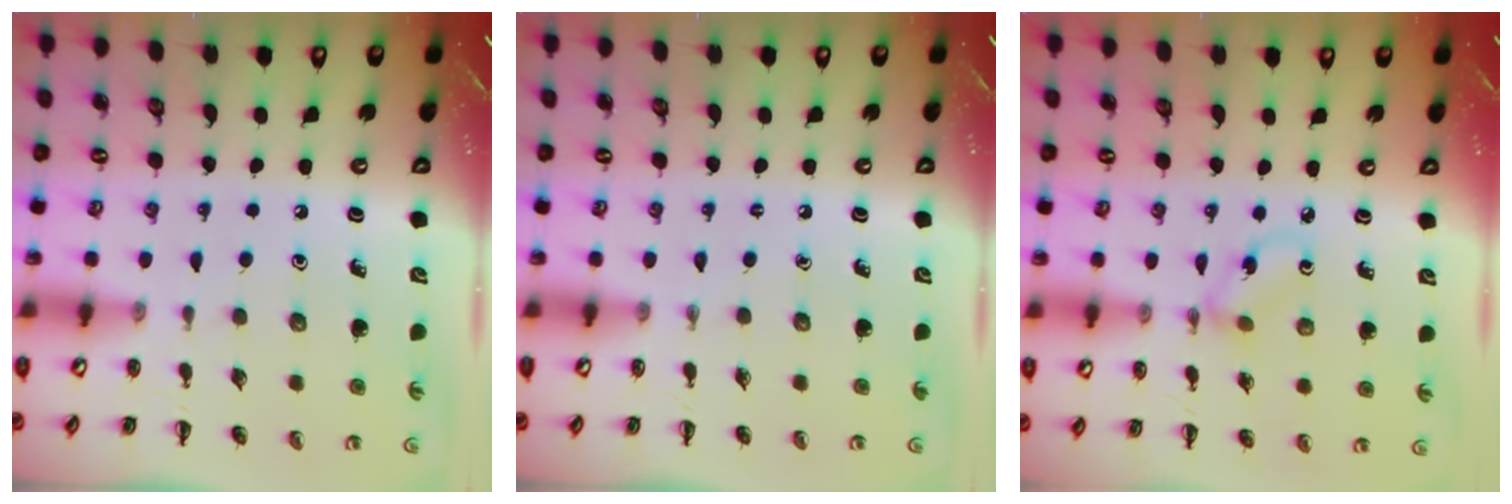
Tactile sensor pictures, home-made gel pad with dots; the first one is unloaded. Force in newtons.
{"total": 0.0}
{"total": 1.6, "press": 1.4, "slide": 0.6}